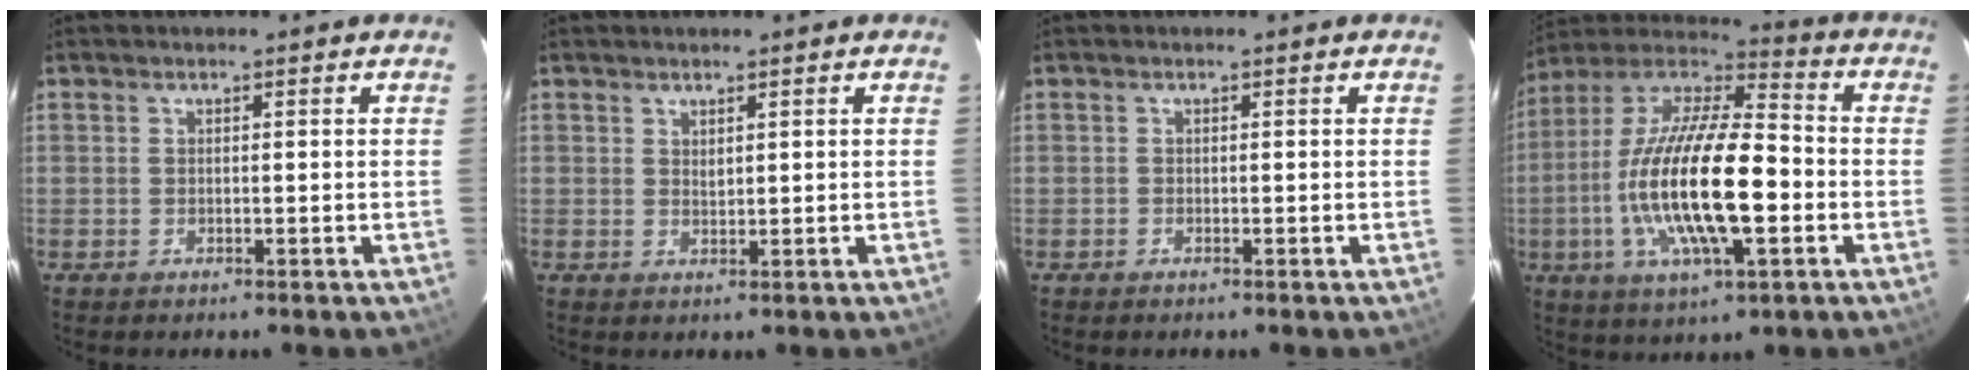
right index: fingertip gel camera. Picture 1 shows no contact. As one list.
[{"total": 1.1, "force": [0.9, 0.5, 0.5], "torque": [-0.006, 0.001, 0.017]}, {"total": 0.0}, {"total": 21.9, "force": [-4.1, 6.7, 20.5], "torque": [-0.396, -0.010, -0.083]}]